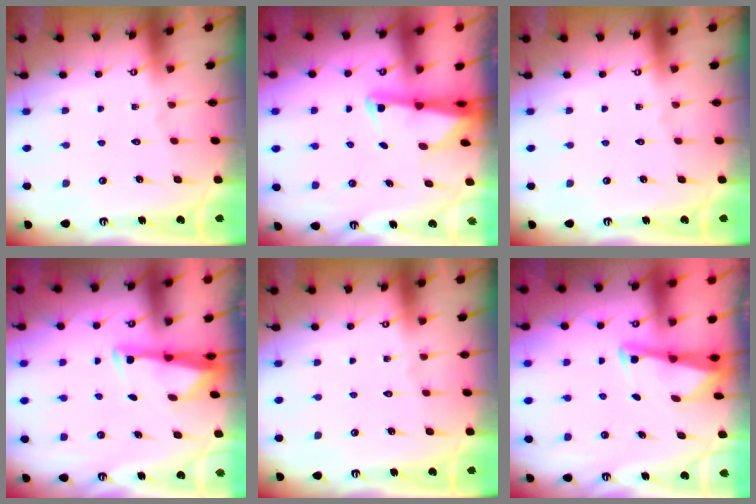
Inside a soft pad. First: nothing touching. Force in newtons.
{"total": 2.6, "press": 2.6, "slide": 0.5}
{"total": 0.0}
{"total": 3.2, "press": 3.1, "slide": 0.9}
{"total": 0.0}
{"total": 2.9, "press": 2.9, "slide": 0.2}